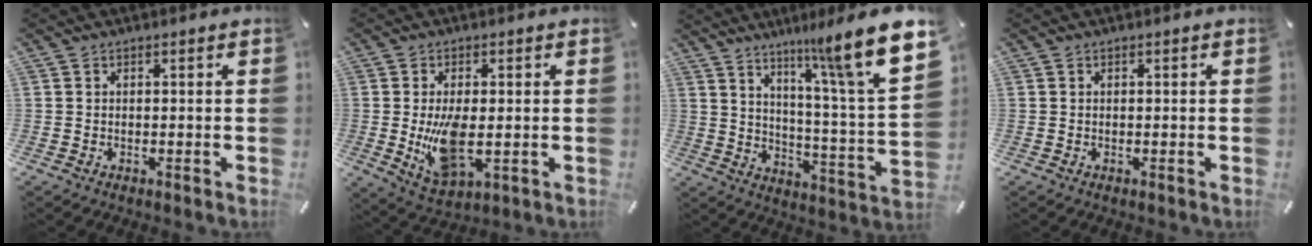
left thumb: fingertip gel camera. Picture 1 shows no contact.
{"total": 10.6, "force": [-0.4, 5.5, 9.1], "torque": [-0.184, -0.017, -0.006]}
{"total": 16.2, "force": [11.0, 1.2, 11.8], "torque": [-0.184, -0.094, 0.162]}
{"total": 0.0}